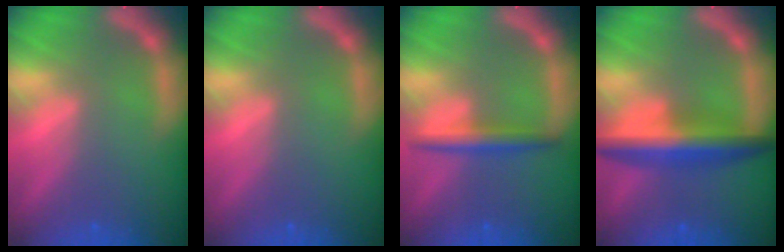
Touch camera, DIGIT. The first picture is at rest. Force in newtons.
{"total": 0.0}
{"total": 3.0}
{"total": 6.5}